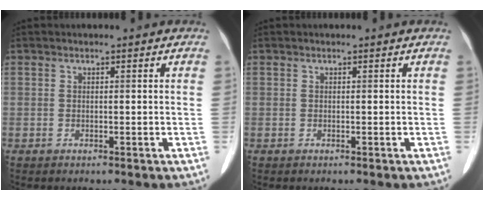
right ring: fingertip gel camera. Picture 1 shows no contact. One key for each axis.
{"total": 0.0}